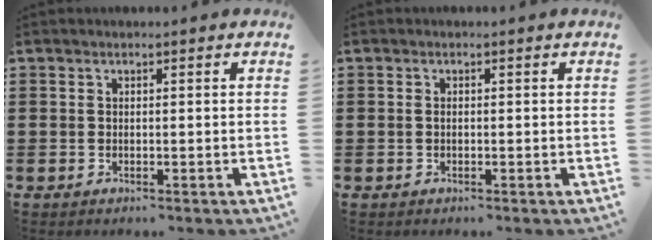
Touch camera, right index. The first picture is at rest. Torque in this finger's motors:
{"motor_torque": [1.02, 1.11, -0.07, -0.01]}